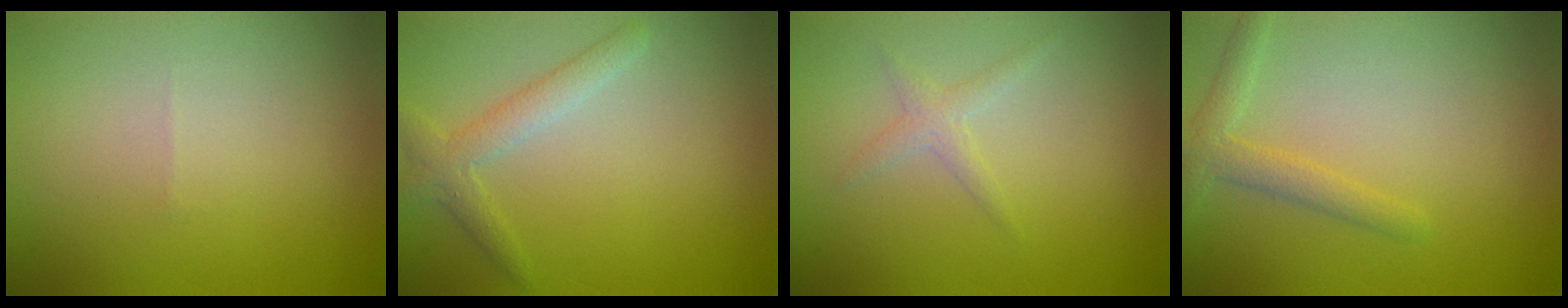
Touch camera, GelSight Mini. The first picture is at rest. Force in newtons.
{"total": 2.4, "press": 2.4, "slide": 0.2}
{"total": 1.3, "press": 1.3, "slide": 0.0}
{"total": 2.2, "press": 2.2, "slide": 0.0}